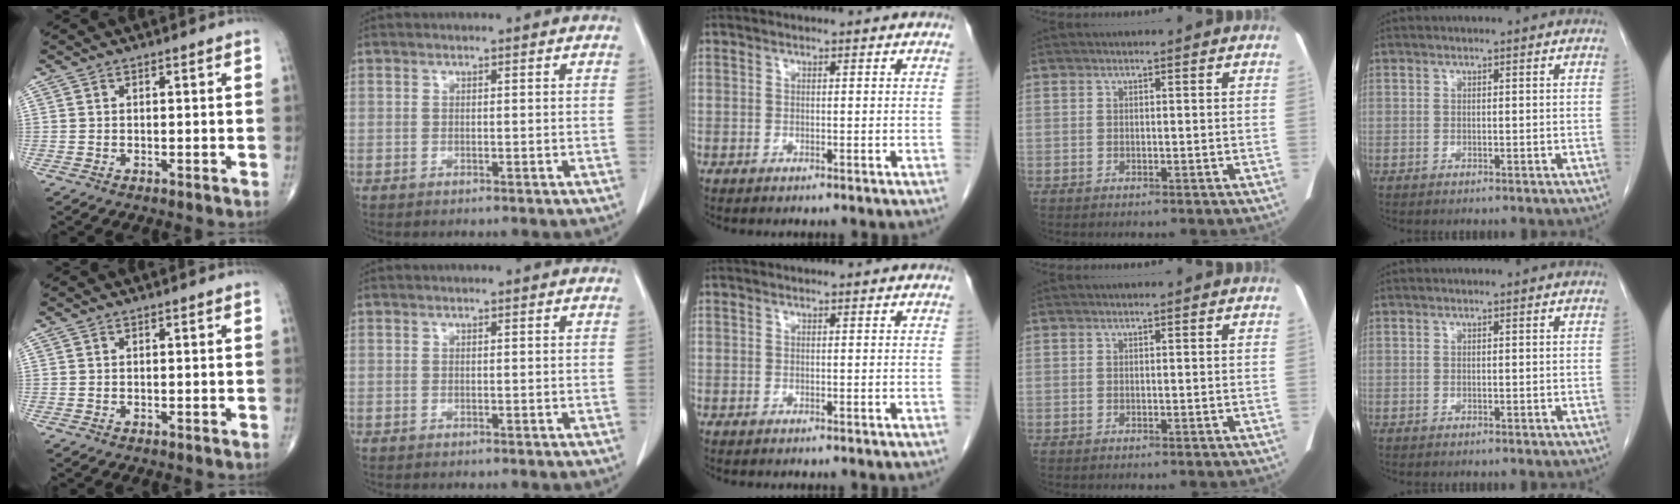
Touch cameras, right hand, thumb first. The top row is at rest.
{}